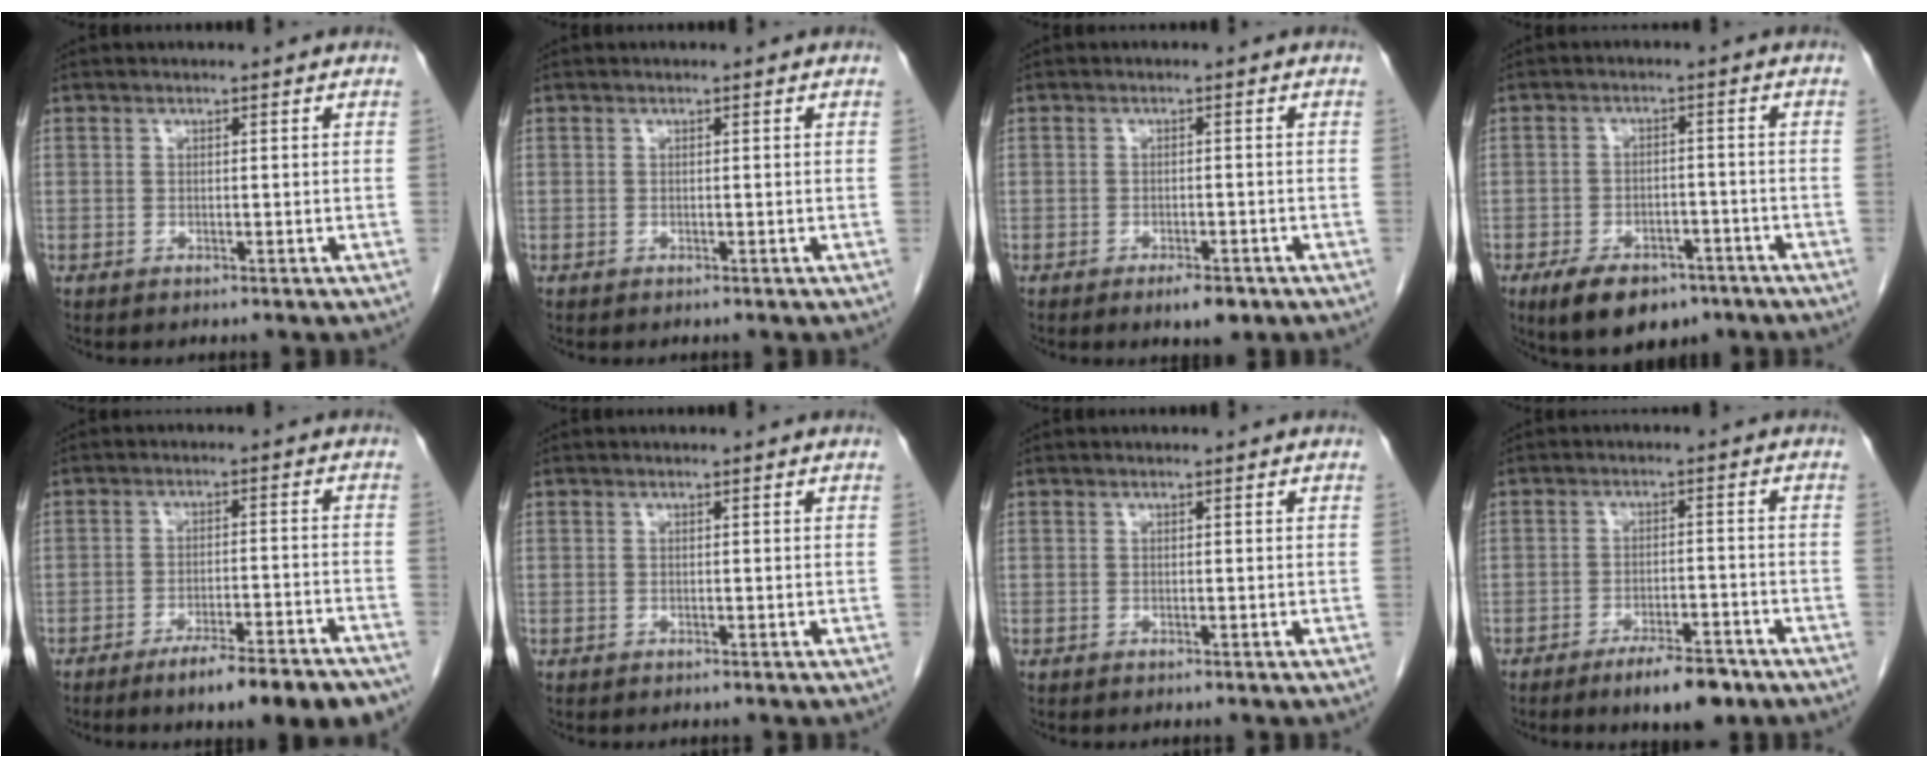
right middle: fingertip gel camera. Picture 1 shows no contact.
{"total": 0.0}
{"total": 3.2, "force": [-2.1, 1.1, 2.2], "torque": [-0.034, -0.002, -0.025]}
{"total": 10.0, "force": [-6.8, 5.0, 5.4], "torque": [-0.085, -0.002, -0.104]}
{"total": 11.5, "force": [-8.8, 1.0, 7.4], "torque": [-0.081, -0.008, -0.127]}
{"total": 0.0}
{"total": 0.0}
{"total": 6.8, "force": [-4.9, 1.8, 4.4], "torque": [-0.069, -0.004, -0.072]}